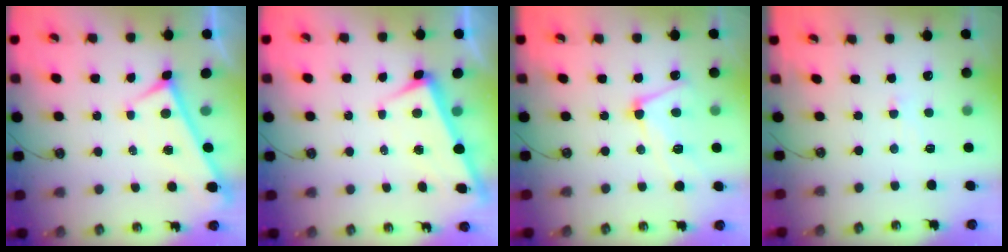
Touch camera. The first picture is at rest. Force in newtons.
{"total": 2.0, "press": 1.9, "slide": 0.6}
{"total": 7.1, "press": 7.0, "slide": 1.1}
{"total": 1.2, "press": 1.0, "slide": 0.6}